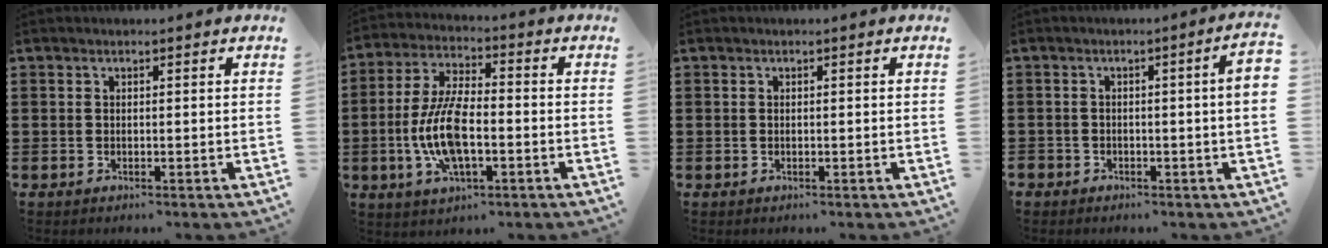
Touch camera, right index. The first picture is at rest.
{"total": 10.3, "force": [-2.3, 4.2, 9.2], "torque": [-0.209, -0.010, -0.048]}
{"total": 0.0}
{"total": 2.8, "force": [-1.0, 0.4, 2.6], "torque": [-0.040, -0.003, -0.019]}